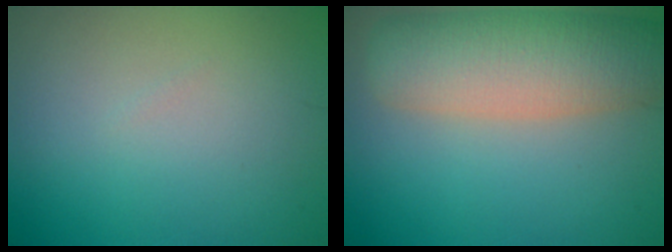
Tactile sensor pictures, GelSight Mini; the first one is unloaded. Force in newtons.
{"total": 8.1, "press": 8.1, "slide": 0.5}